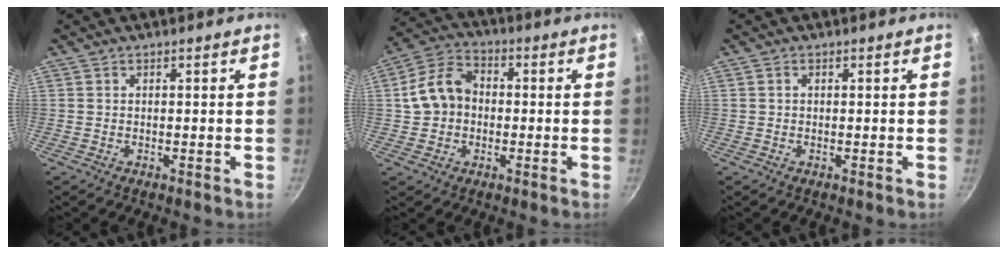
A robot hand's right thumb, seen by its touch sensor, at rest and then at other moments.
{"total": 9.8, "force": [-0.1, 7.7, 6.0], "torque": [-0.088, 0.025, -0.016]}
{"total": 0.6, "force": [0.1, 0.5, 0.4], "torque": [-0.005, 0.004, 0.002]}